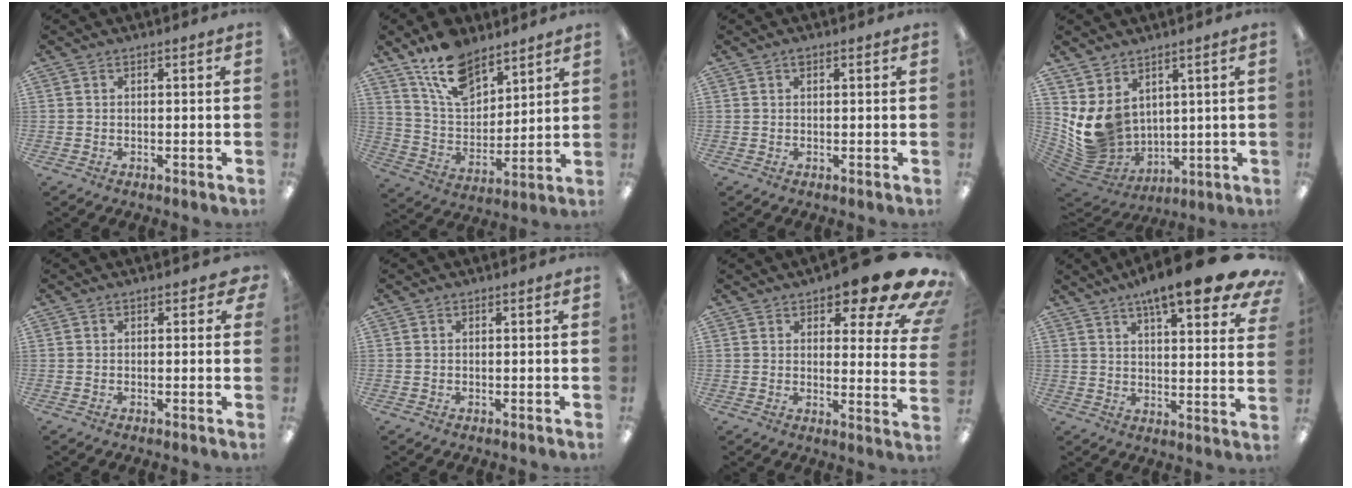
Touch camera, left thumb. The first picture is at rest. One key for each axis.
{"total": 14.4, "fx": 10.8, "fy": 7.0, "fz": 6.5, "tx": -0.121, "ty": -0.054, "tz": 0.201}
{"total": 1.0, "fx": 0.5, "fy": 0.5, "fz": 0.6, "tx": -0.015, "ty": 0.005, "tz": 0.008}
{"total": 10.8, "fx": 4.1, "fy": 8.6, "fz": 5.0, "tx": -0.126, "ty": -0.039, "tz": 0.088}
{"total": 1.7, "fx": 0.6, "fy": 1.2, "fz": 1.1, "tx": -0.014, "ty": 0.002, "tz": 0.009}
{"total": 0.0}
{"total": 14.2, "fx": 9.7, "fy": 4.3, "fz": 9.4, "tx": -0.115, "ty": -0.072, "tz": 0.157}
{"total": 14.3, "fx": 9.9, "fy": 3.5, "fz": 9.8, "tx": -0.135, "ty": -0.058, "tz": 0.156}